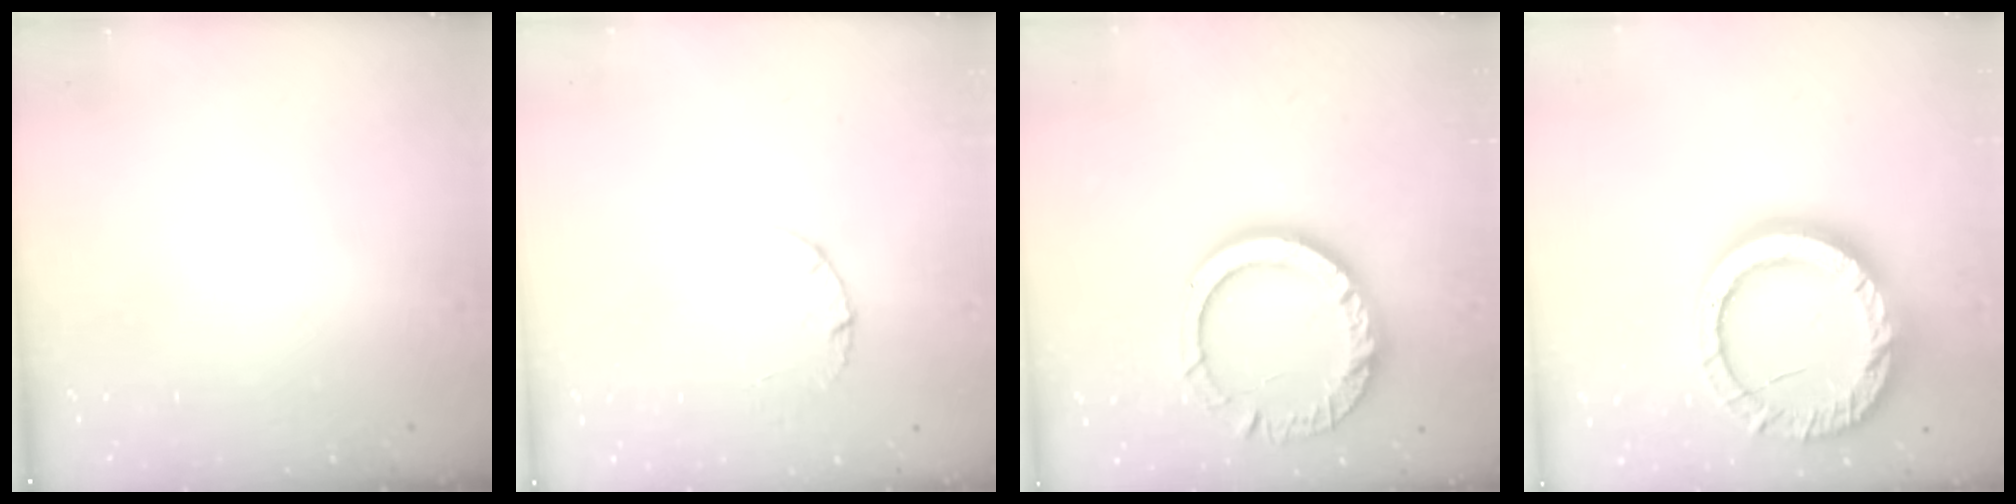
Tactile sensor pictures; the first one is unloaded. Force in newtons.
{"total": 2.5, "press": 2.5, "slide": 0.3}
{"total": 16.7, "press": 16.7, "slide": 1.4}
{"total": 21.0, "press": 20.9, "slide": 2.1}